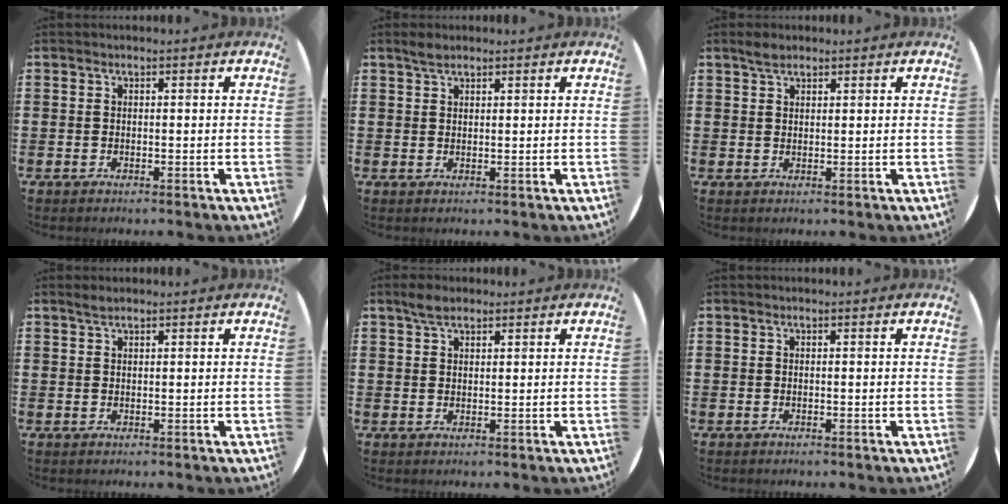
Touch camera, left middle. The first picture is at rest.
{"total": 1.7, "force": [1.5, 0.6, 0.6], "torque": [-0.006, 0.001, 0.025]}
{"total": 2.0, "force": [1.7, 0.8, 0.7], "torque": [-0.008, 0.001, 0.031]}
{"total": 1.0, "force": [0.9, 0.1, 0.4], "torque": [-0.009, 0.002, 0.017]}
{"total": 2.8, "force": [2.2, 1.2, 1.1], "torque": [-0.017, 0.003, 0.039]}
{"total": 0.0}